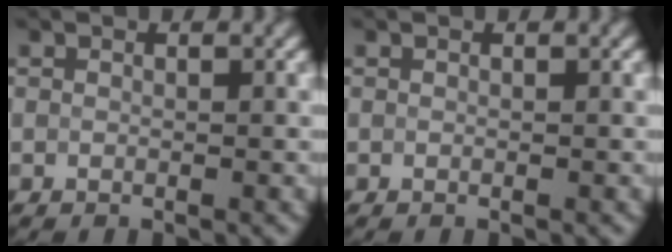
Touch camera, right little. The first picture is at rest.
{"total": 0.0}